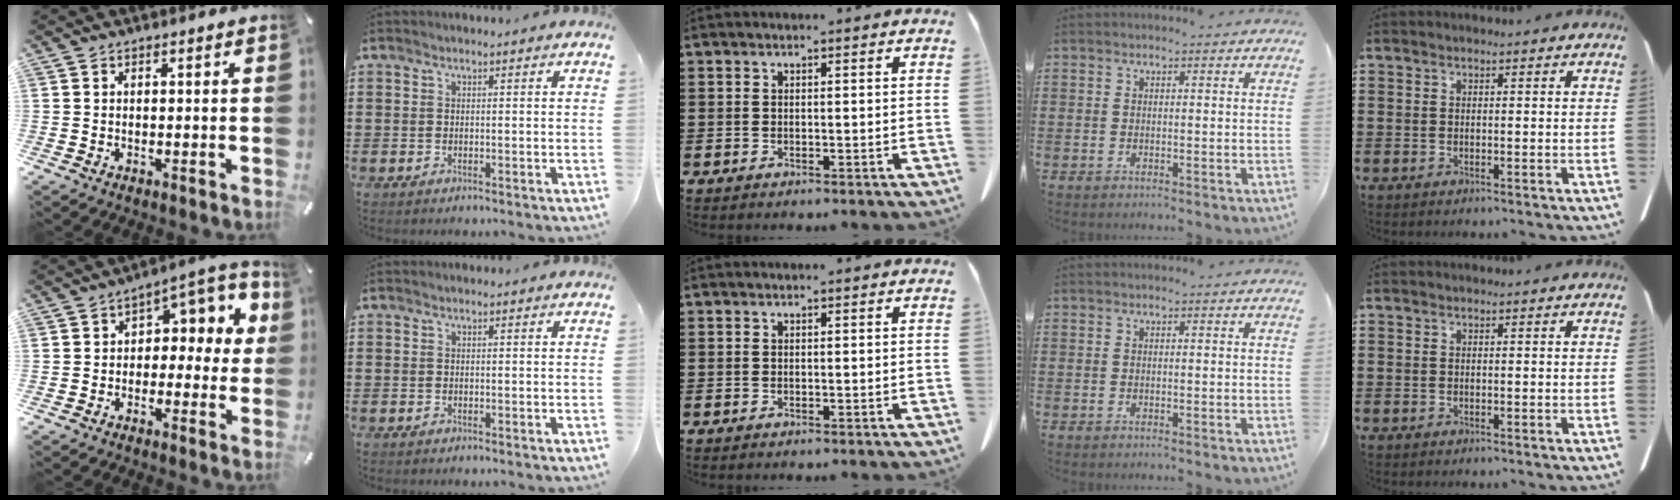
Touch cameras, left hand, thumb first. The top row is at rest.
{"thumb": {"total": 8.4, "force": [1.5, 5.2, 6.4], "torque": [-0.074, -0.017, 0.018]}}